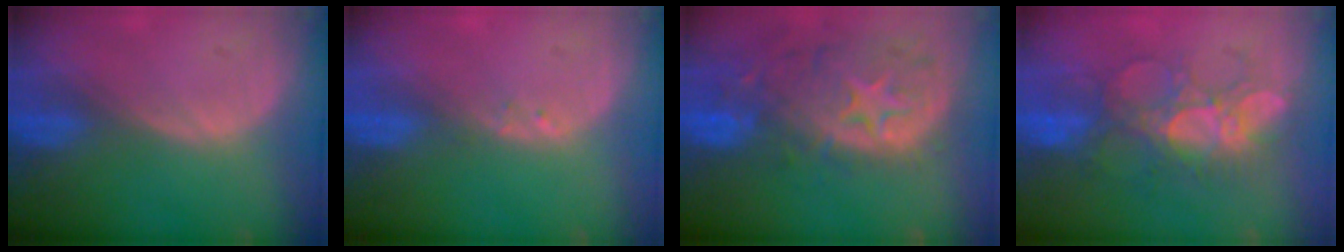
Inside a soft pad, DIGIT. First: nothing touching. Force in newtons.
{"total": 0.6, "press": 0.6, "slide": 0.1}
{"total": 14.0, "press": 11.2, "slide": 8.3}
{"total": 8.6, "press": 8.3, "slide": 2.1}